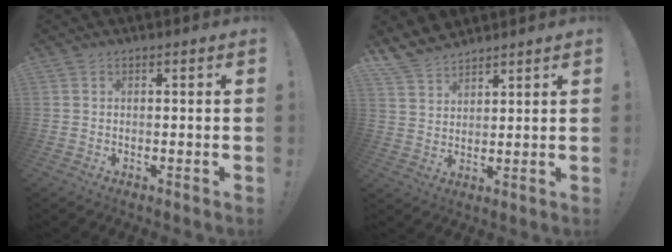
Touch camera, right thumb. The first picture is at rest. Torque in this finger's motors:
{"motor_torque": [0.40, 2.30, 0.25, 0.11, 0.28]}